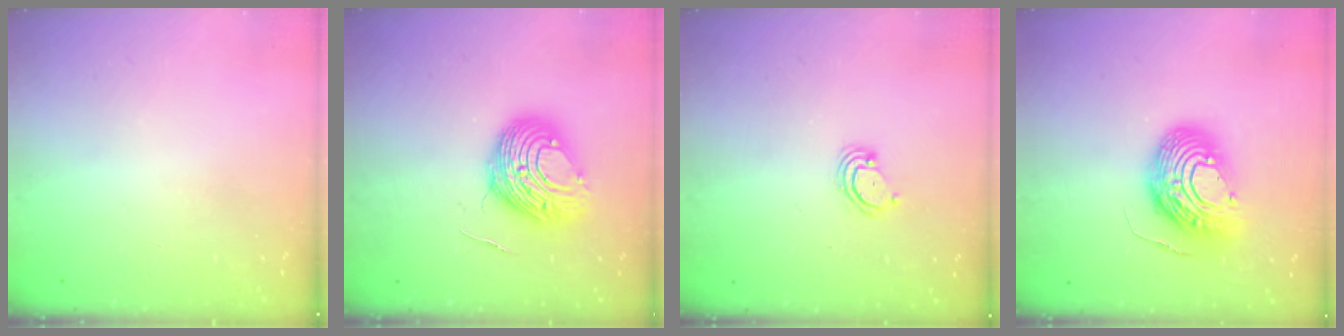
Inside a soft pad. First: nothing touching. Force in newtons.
{"total": 11.2, "press": 11.2, "slide": 1.2}
{"total": 2.9, "press": 2.9, "slide": 0.3}
{"total": 13.8, "press": 13.8, "slide": 1.1}